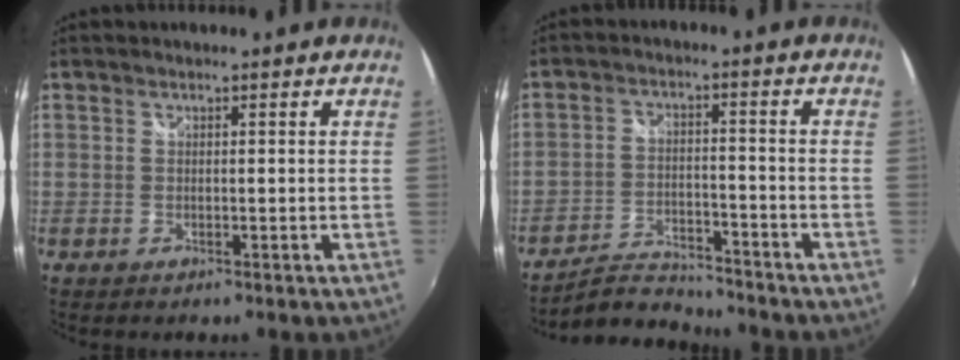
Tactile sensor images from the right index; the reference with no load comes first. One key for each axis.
{"total": 7.7, "fx": -7.5, "fy": 1.5, "fz": 1.1, "tx": -0.043, "ty": 0.007, "tz": -0.130}